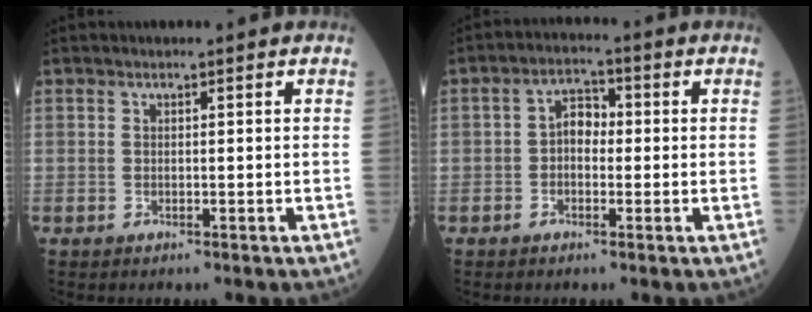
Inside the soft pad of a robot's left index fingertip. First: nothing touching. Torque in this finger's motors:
{"motor_torque": [-0.13, -0.03, 0.07, 0.02]}